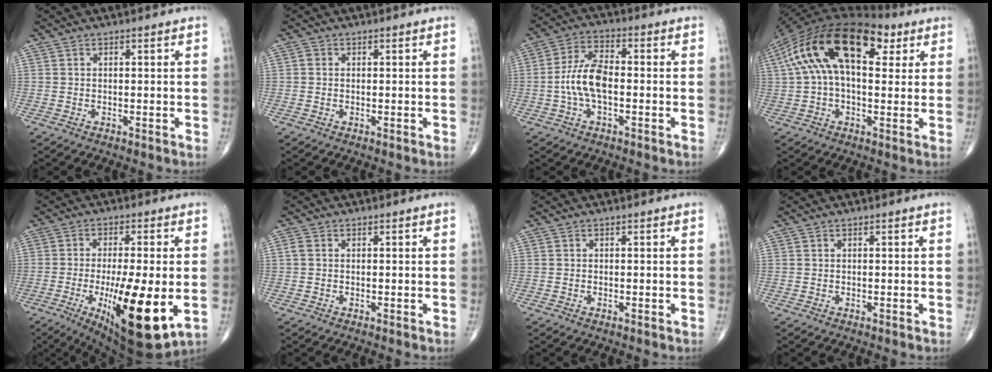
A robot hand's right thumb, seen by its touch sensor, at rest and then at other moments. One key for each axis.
{"total": 0.7, "fx": 0.0, "fy": 0.6, "fz": 0.3, "tx": -0.004, "ty": 0.001, "tz": -0.004}
{"total": 8.8, "fx": -1.3, "fy": 4.2, "fz": 7.6, "tx": -0.160, "ty": 0.026, "tz": -0.030}
{"total": 21.6, "fx": 6.8, "fy": 11.2, "fz": 17.2, "tx": -0.323, "ty": 0.049, "tz": 0.109}
{"total": 18.5, "fx": -4.3, "fy": 5.2, "fz": 17.2, "tx": -0.268, "ty": -0.021, "tz": -0.048}
{"total": 1.1, "fx": 0.0, "fy": 0.8, "fz": 0.7, "tx": -0.015, "ty": 0.001, "tz": 0.000}
{"total": 0.0}
{"total": 0.0}